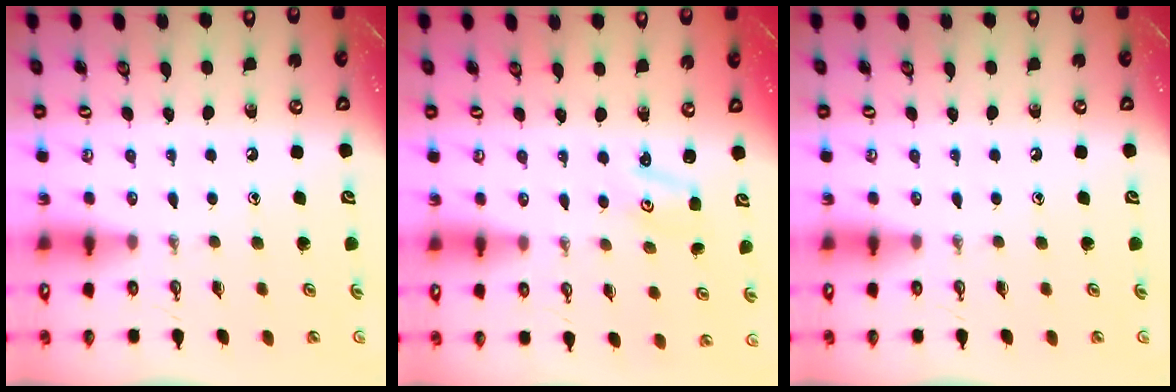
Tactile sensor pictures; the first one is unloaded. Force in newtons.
{"total": 1.5, "press": 1.4, "slide": 0.2}
{"total": 0.0}